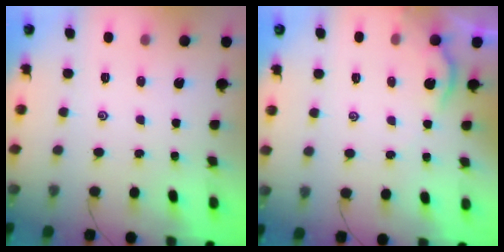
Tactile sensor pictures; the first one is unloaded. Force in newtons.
{"total": 2.3, "press": 2.2, "slide": 0.4}